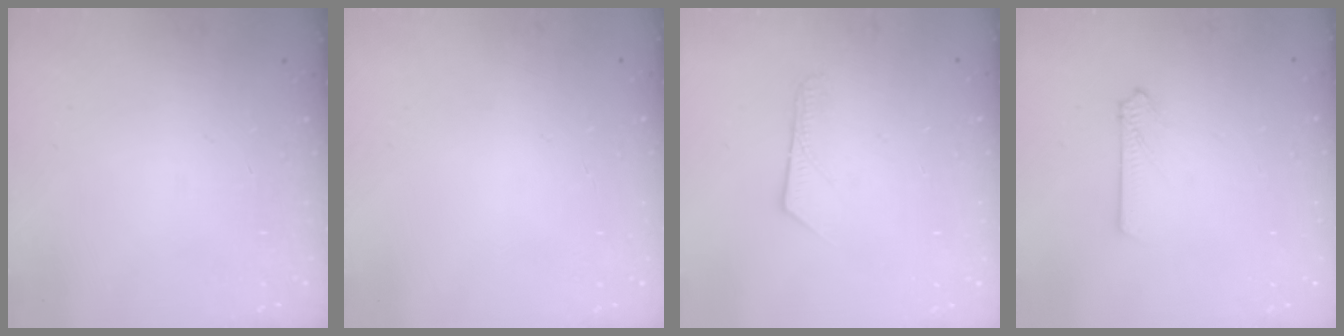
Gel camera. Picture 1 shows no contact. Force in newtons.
{"total": 0.0}
{"total": 6.6, "press": 6.5, "slide": 0.5}
{"total": 2.6, "press": 2.6, "slide": 0.3}